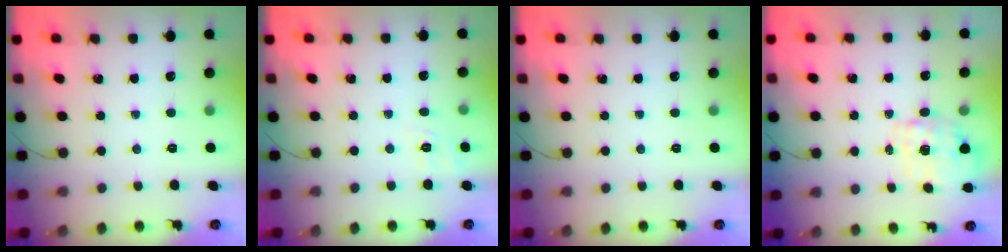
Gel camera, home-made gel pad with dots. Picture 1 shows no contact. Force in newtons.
{"total": 2.1, "press": 0.5, "slide": 2.0}
{"total": 0.0}
{"total": 1.6, "press": 1.5, "slide": 0.5}